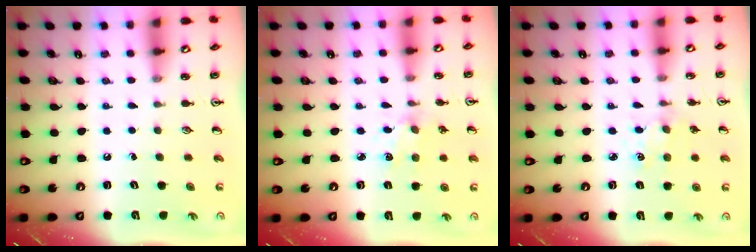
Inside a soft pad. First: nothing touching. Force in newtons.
{"total": 2.5, "press": 2.5, "slide": 0.2}
{"total": 2.2, "press": 2.2, "slide": 0.2}